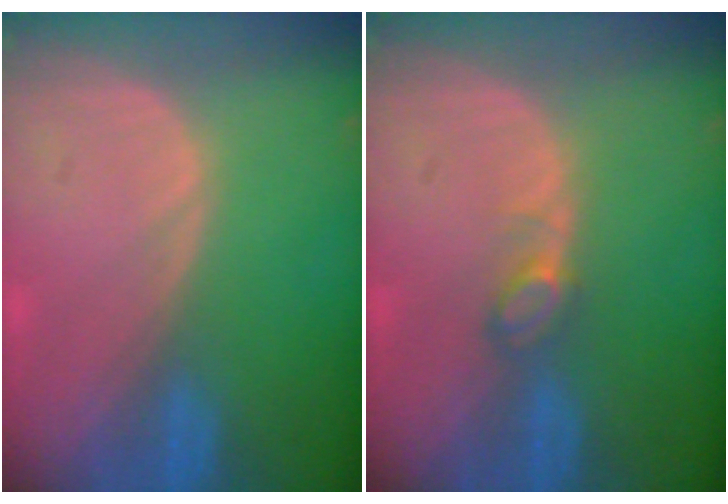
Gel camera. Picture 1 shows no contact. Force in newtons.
{"total": 2.2, "press": 2.2, "slide": 0.3}